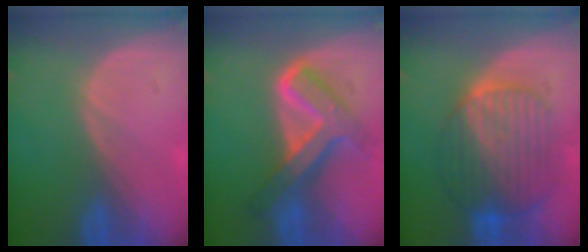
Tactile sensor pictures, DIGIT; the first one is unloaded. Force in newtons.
{"total": 8.4, "press": 8.3, "slide": 0.7}
{"total": 10.2, "press": 10.2, "slide": 0.8}